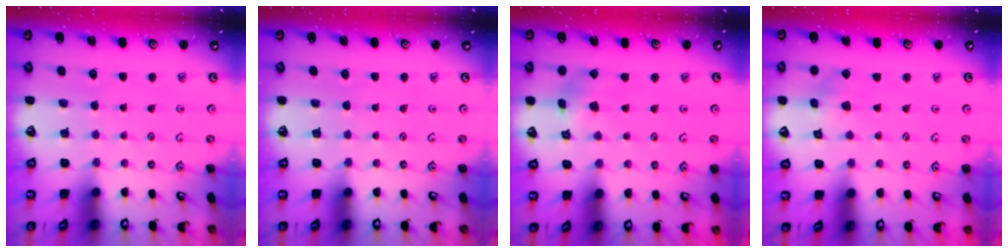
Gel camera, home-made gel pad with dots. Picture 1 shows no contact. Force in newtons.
{"total": 0.0}
{"total": 5.3, "press": 5.3, "slide": 0.6}
{"total": 3.3, "press": 3.3, "slide": 0.6}